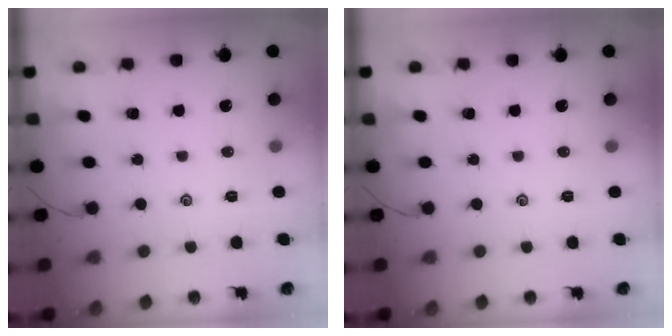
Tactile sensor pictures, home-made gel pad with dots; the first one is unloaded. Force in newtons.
{"total": 0.0}